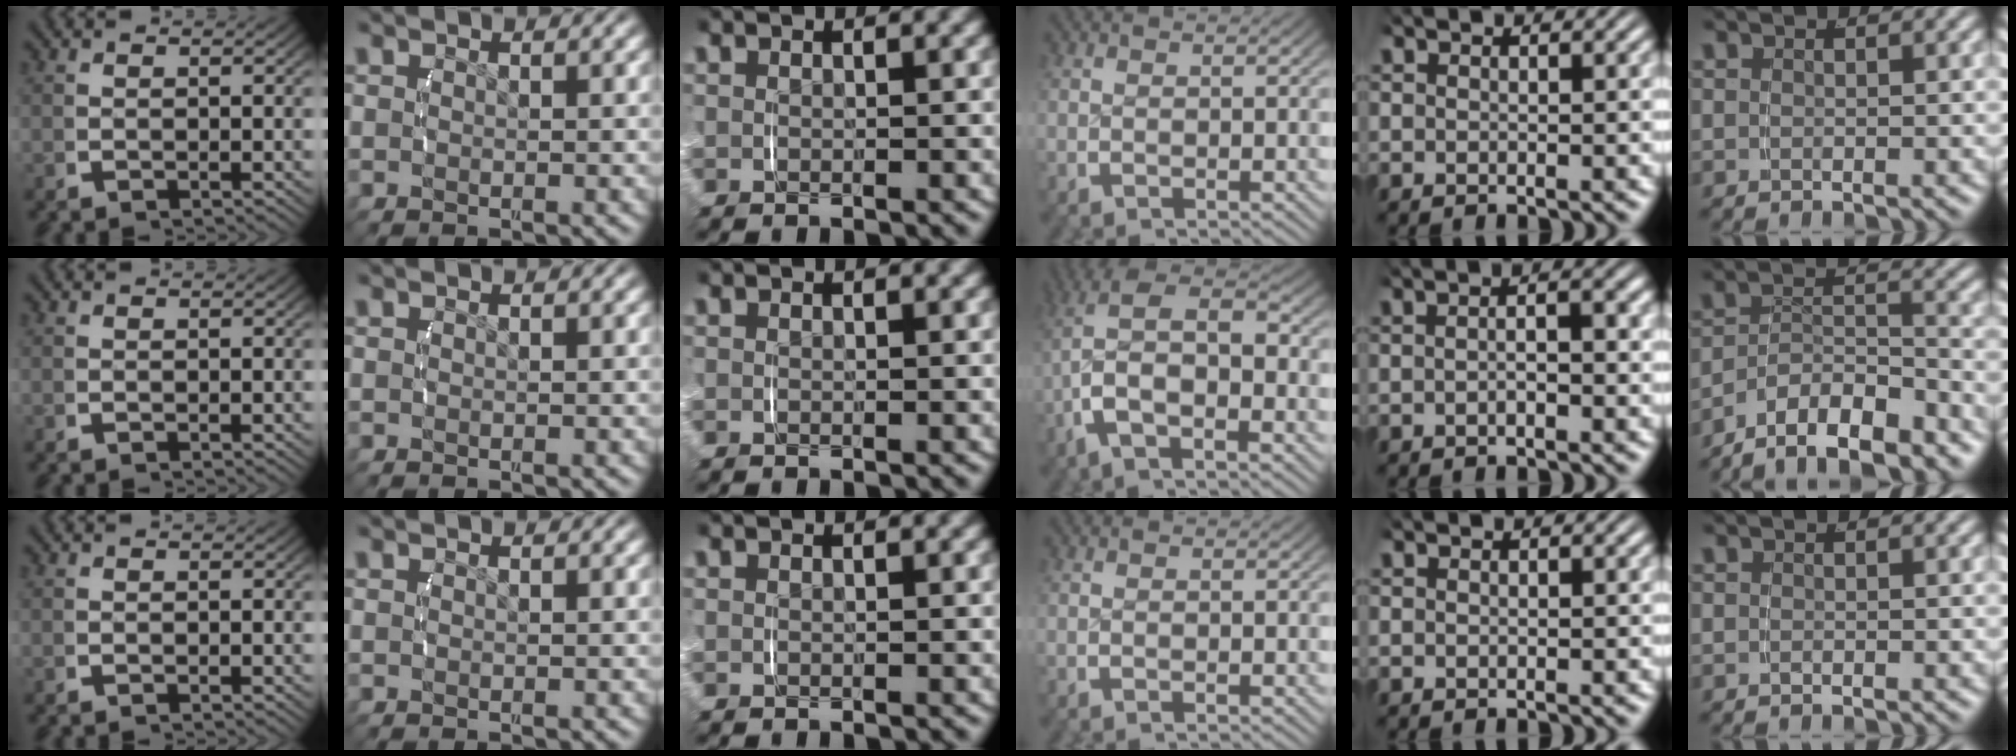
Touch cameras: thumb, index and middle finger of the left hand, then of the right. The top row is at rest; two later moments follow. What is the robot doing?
{"motion": "lift_and_place", "object": "napkin"}